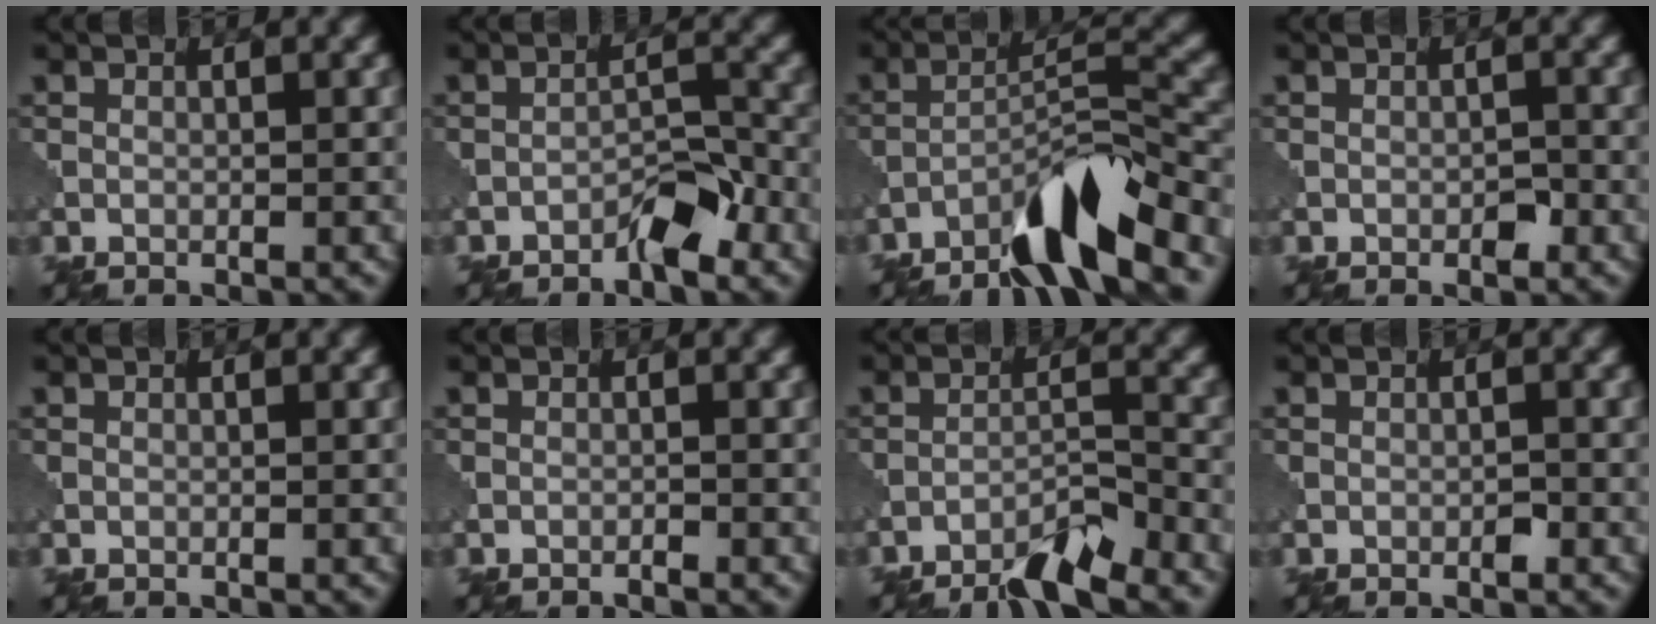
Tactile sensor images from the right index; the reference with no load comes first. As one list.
[{"total": 3.1, "force": [-2.3, 0.9, 1.9], "torque": [-0.024, 0.013, -0.040]}, {"total": 7.3, "force": [-5.4, 0.9, 4.9], "torque": [-0.082, 0.010, -0.100]}, {"total": 1.1, "force": [-0.5, 0.5, 0.8], "torque": [-0.011, 0.002, -0.007]}, {"total": 0.0}, {"total": 0.5, "force": [-0.4, 0.0, 0.3], "torque": [-0.004, 0.002, -0.010]}, {"total": 4.6, "force": [-3.8, 0.5, 2.6], "torque": [-0.044, 0.005, -0.073]}, {"total": 0.7, "force": [-0.3, 0.3, 0.5], "torque": [-0.008, 0.002, -0.006]}]